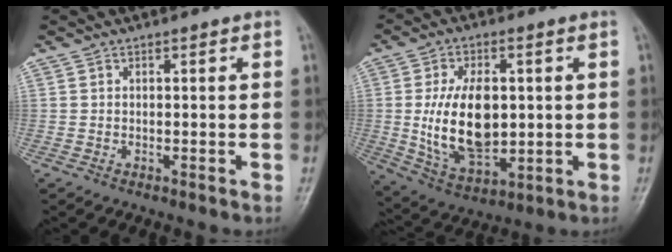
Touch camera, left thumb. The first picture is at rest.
{"total": 15.2, "force": [0.6, 8.5, 12.7], "torque": [-0.215, -0.011, 0.025]}